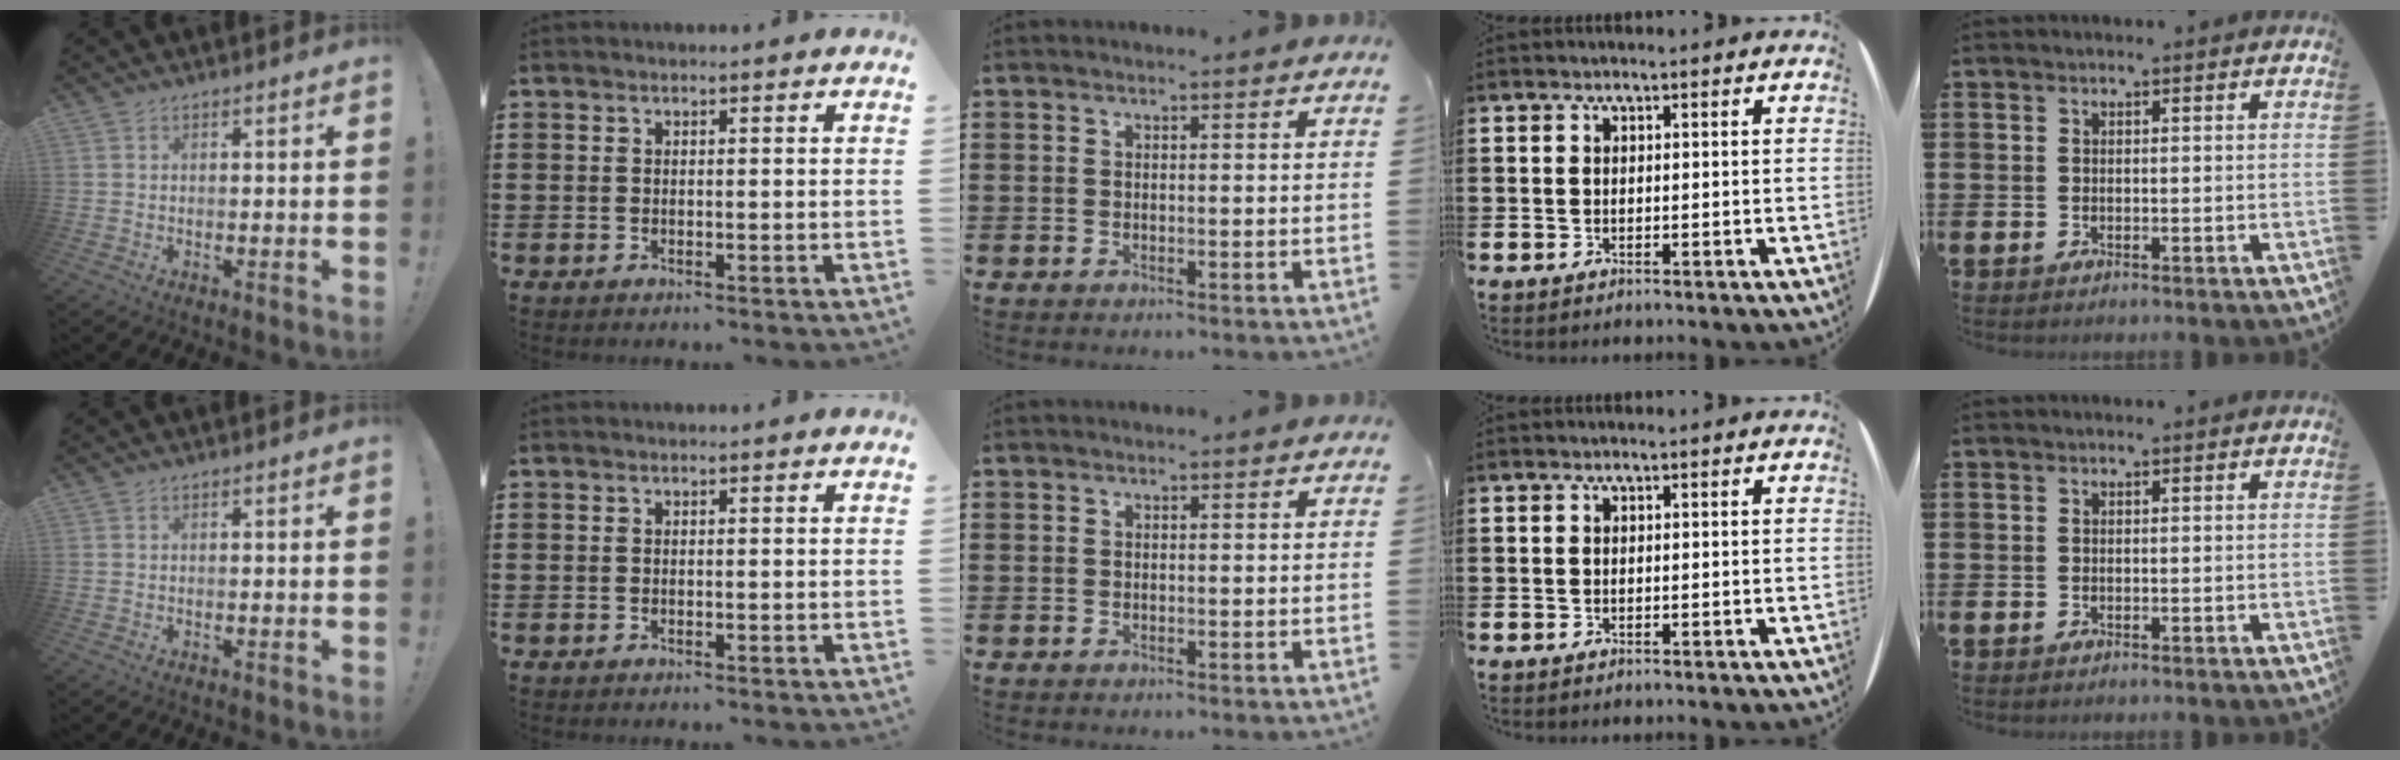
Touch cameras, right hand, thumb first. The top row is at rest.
{}